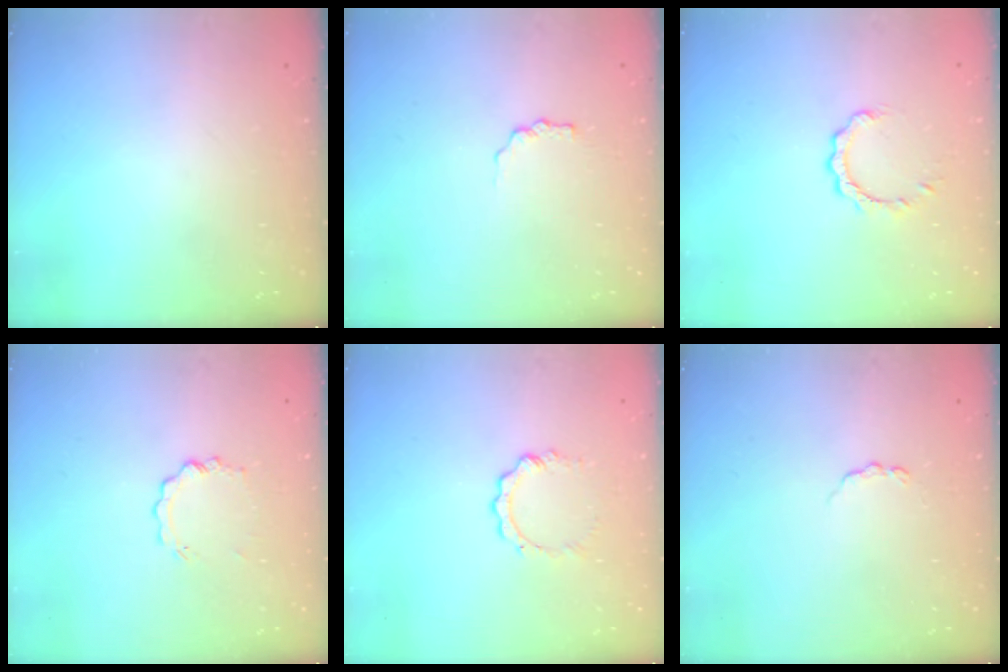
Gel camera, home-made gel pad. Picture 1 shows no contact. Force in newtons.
{"total": 3.1, "press": 3.1, "slide": 0.5}
{"total": 4.0, "press": 4.0, "slide": 0.4}
{"total": 3.4, "press": 3.4, "slide": 0.3}
{"total": 3.9, "press": 3.9, "slide": 0.5}
{"total": 3.0, "press": 3.0, "slide": 0.4}